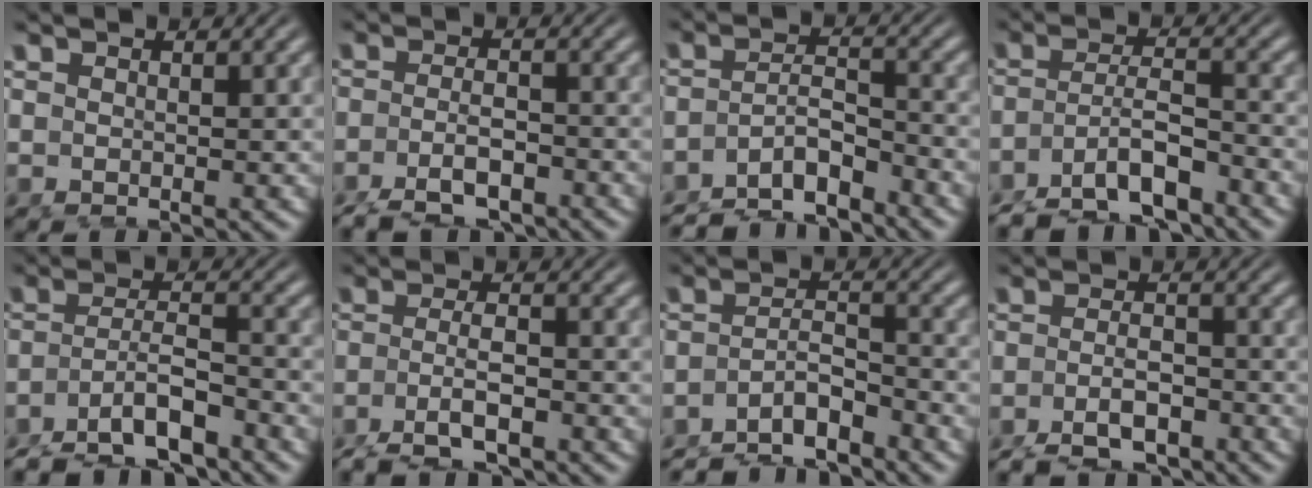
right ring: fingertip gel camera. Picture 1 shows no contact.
{"total": 5.8, "force": [-4.6, 1.9, 2.9], "torque": [-0.038, -0.011, -0.071]}
{"total": 7.0, "force": [-5.9, 2.9, 2.3], "torque": [-0.039, -0.024, -0.092]}
{"total": 8.3, "force": [-6.4, 3.6, 3.8], "torque": [-0.067, -0.031, -0.094]}
{"total": 7.4, "force": [-5.5, 3.1, 3.8], "torque": [-0.068, -0.029, -0.080]}
{"total": 5.4, "force": [-3.9, 1.5, 3.4], "torque": [-0.060, -0.019, -0.051]}
{"total": 6.4, "force": [-5.6, 2.2, 2.0], "torque": [-0.033, -0.023, -0.086]}
{"total": 6.5, "force": [-5.4, 2.3, 2.8], "torque": [-0.031, -0.011, -0.084]}